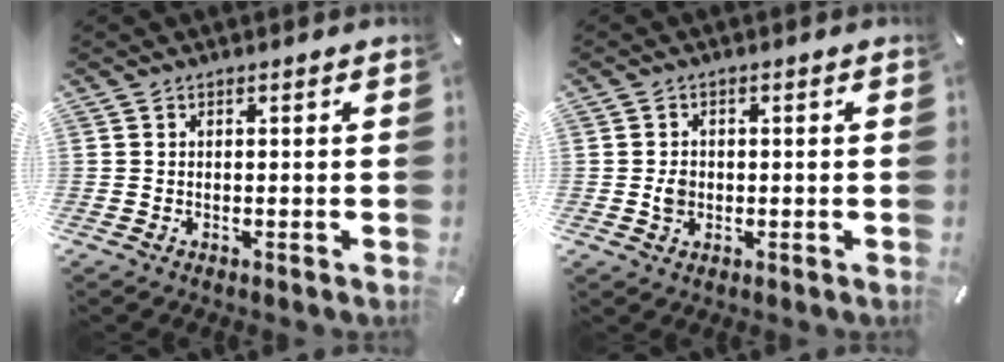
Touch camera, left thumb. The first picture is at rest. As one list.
[{"total": 2.8, "force": [-0.2, 2.4, 1.5], "torque": [-0.022, 0.002, -0.007]}]